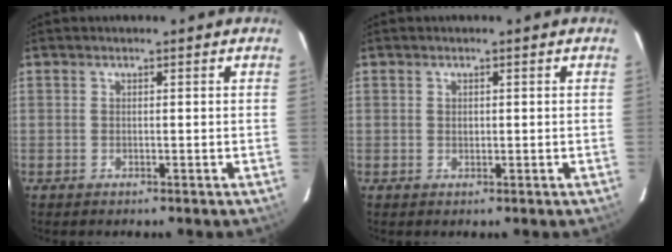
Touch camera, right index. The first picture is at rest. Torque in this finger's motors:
{"motor_torque": [0.13, 0.00, 0.12, 0.02]}